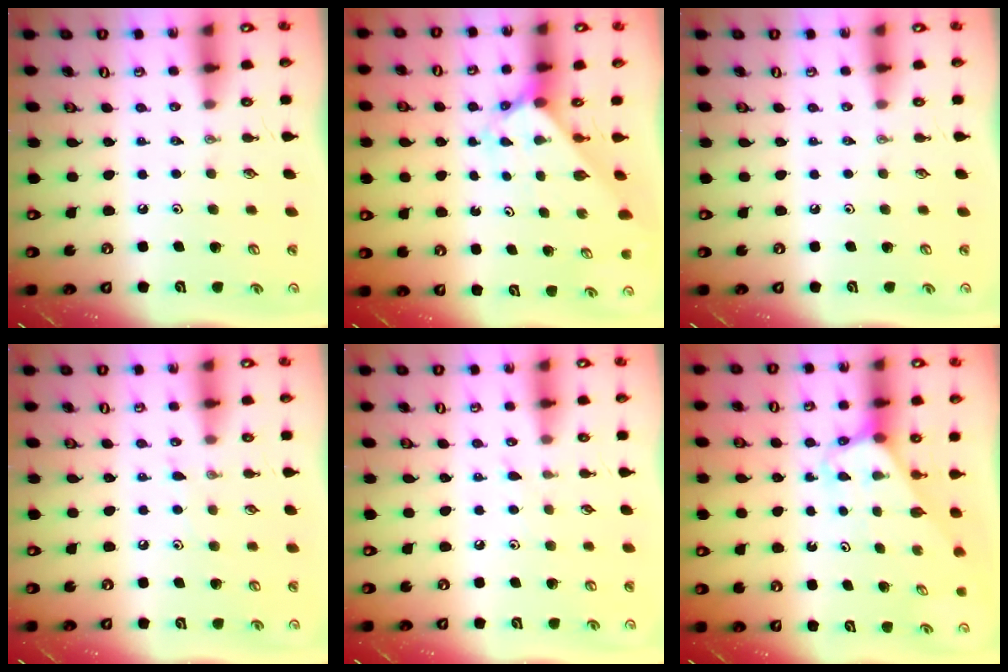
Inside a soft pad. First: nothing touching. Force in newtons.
{"total": 2.1, "press": 2.1, "slide": 0.2}
{"total": 0.0}
{"total": 4.0, "press": 3.9, "slide": 0.4}
{"total": 4.2, "press": 4.2, "slide": 0.5}
{"total": 3.1, "press": 3.1, "slide": 0.2}